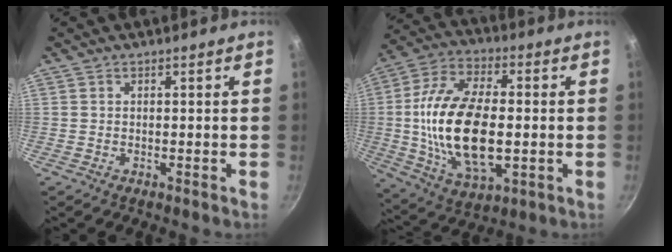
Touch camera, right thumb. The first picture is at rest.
{"total": 21.2, "force": [-0.9, 11.2, 18.0], "torque": [-0.340, 0.010, -0.015]}